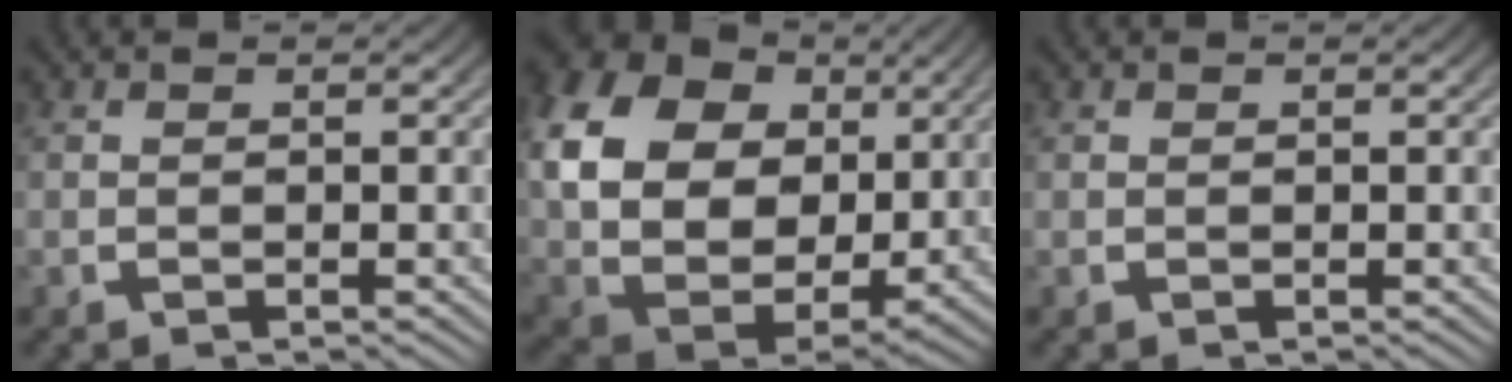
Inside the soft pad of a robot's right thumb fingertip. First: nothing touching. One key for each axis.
{"total": 19.0, "fx": 2.1, "fy": 14.5, "fz": 12.1, "tx": -0.293, "ty": -0.044, "tz": 0.045}
{"total": 0.0}